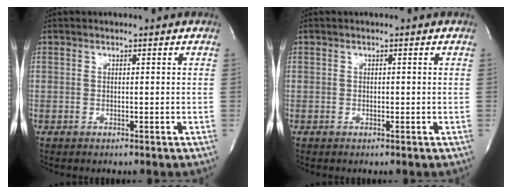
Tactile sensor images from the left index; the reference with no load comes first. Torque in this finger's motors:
{"motor_torque": [-0.31, 0.25, -0.09, -0.01]}